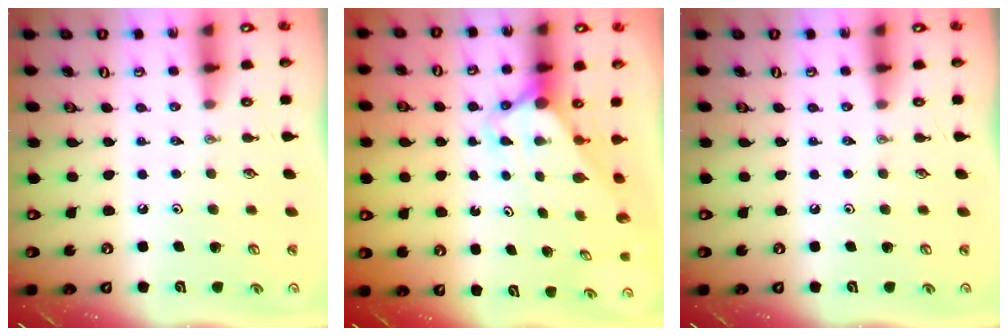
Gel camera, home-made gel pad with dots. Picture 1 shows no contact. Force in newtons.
{"total": 3.0, "press": 3.0, "slide": 0.3}
{"total": 0.0}